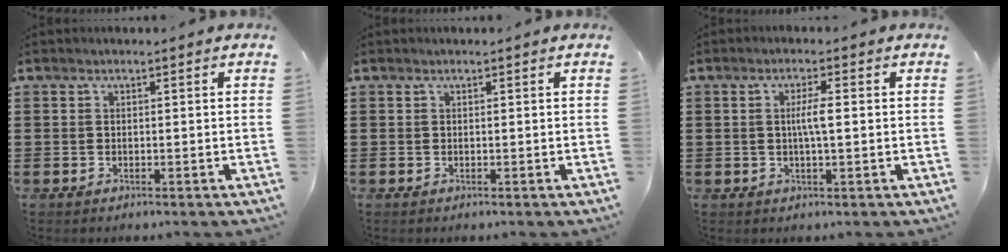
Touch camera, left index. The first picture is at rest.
{"total": 0.0}
{"total": 3.1, "force": [-0.1, 0.5, 3.0], "torque": [-0.056, -0.002, -0.004]}